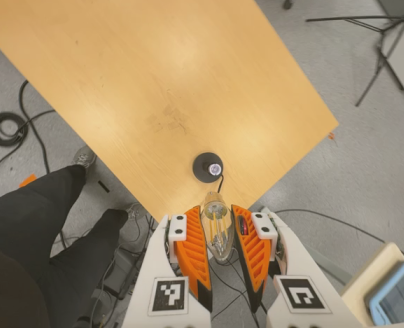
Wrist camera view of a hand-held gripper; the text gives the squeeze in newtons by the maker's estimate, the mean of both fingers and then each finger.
{"total": 12.5, "left": 13.0, "right": 12.1}